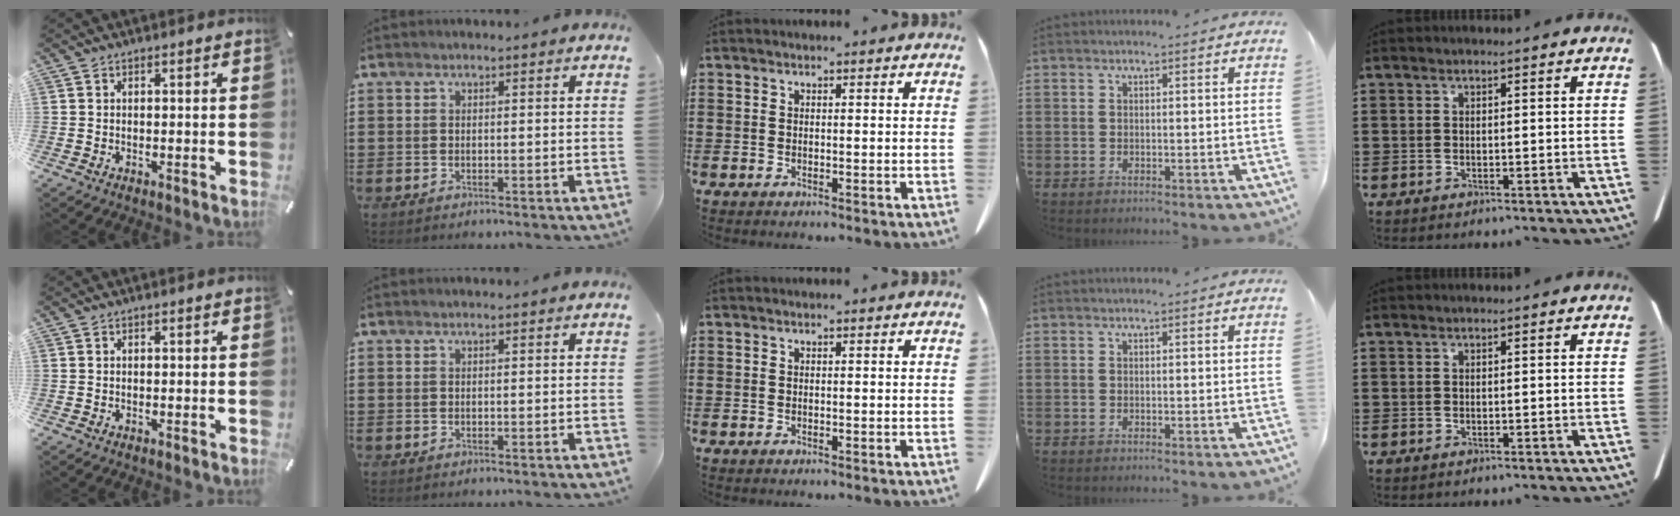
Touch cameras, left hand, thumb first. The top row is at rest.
{}